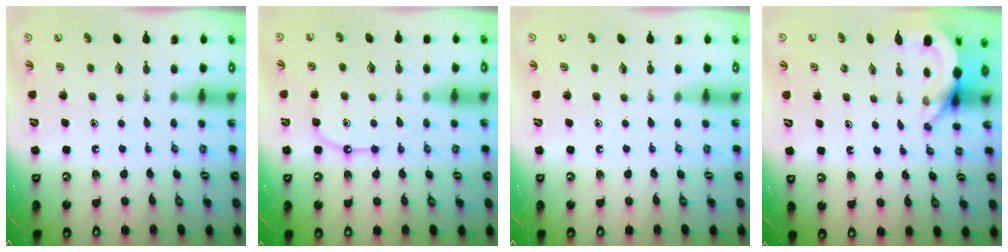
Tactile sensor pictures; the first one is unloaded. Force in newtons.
{"total": 9.4, "press": 9.3, "slide": 1.0}
{"total": 0.0}
{"total": 4.4, "press": 4.4, "slide": 0.2}